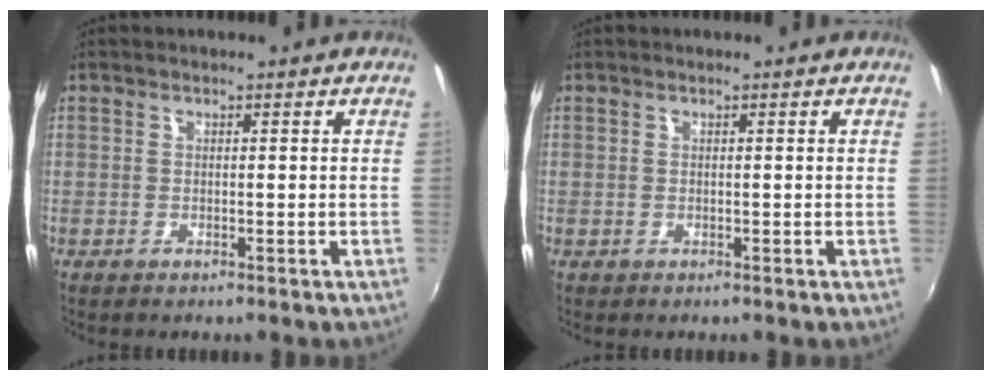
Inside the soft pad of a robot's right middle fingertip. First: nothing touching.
{"total": 0.0}